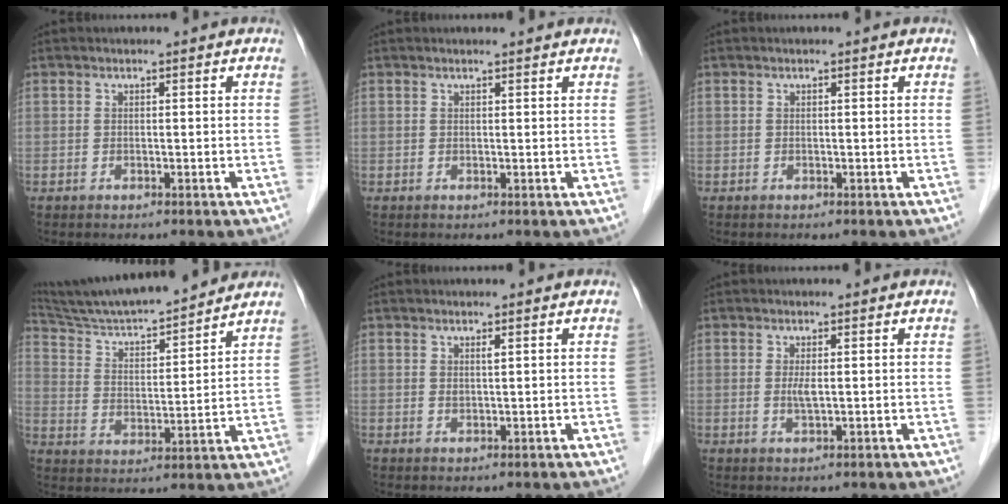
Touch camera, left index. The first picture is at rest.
{"total": 1.8, "force": [1.8, 0.2, 0.3], "torque": [-0.012, 0.005, 0.019]}
{"total": 0.0}
{"total": 18.2, "force": [16.7, 1.3, 7.1], "torque": [-0.126, 0.011, 0.273]}
{"total": 0.9, "force": [0.5, 0.2, 0.7], "torque": [-0.018, -0.002, 0.010]}
{"total": 1.8, "force": [0.1, 0.3, 1.8], "torque": [-0.040, -0.003, 0.004]}